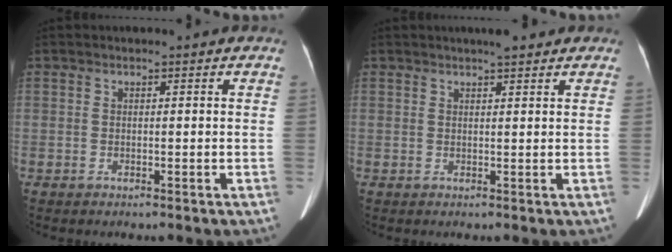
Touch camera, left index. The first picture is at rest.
{"total": 2.8, "force": [2.2, 0.4, 1.6], "torque": [-0.023, 0.007, 0.032]}